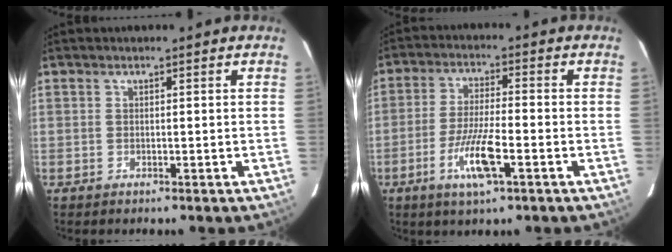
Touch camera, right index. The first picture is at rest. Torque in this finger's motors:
{"motor_torque": [1.17, -0.64, 0.48, 0.15]}